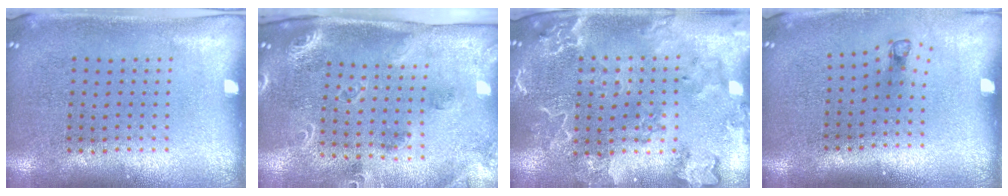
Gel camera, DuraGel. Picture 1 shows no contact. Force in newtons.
{"total": 1.7, "press": 1.7, "slide": 0.3}
{"total": 2.6, "press": 2.5, "slide": 0.9}
{"total": 0.8, "press": 0.4, "slide": 0.7}